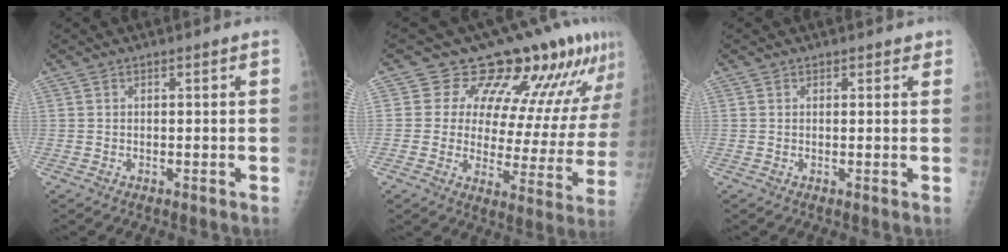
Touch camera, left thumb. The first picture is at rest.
{"total": 18.2, "force": [14.3, 7.9, 8.0], "torque": [-0.045, -0.077, 0.167]}
{"total": 1.1, "force": [0.8, 0.7, 0.0], "torque": [0.015, -0.004, 0.005]}